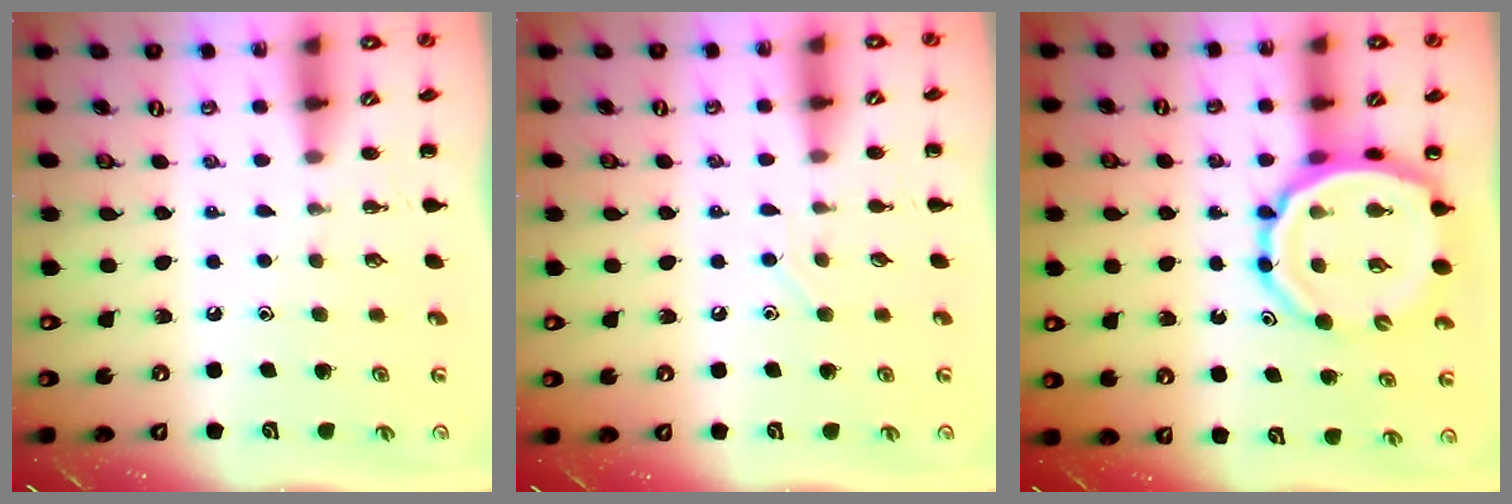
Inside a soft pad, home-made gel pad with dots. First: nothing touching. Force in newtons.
{"total": 3.4, "press": 3.3, "slide": 1.0}
{"total": 14.3, "press": 13.8, "slide": 4.0}